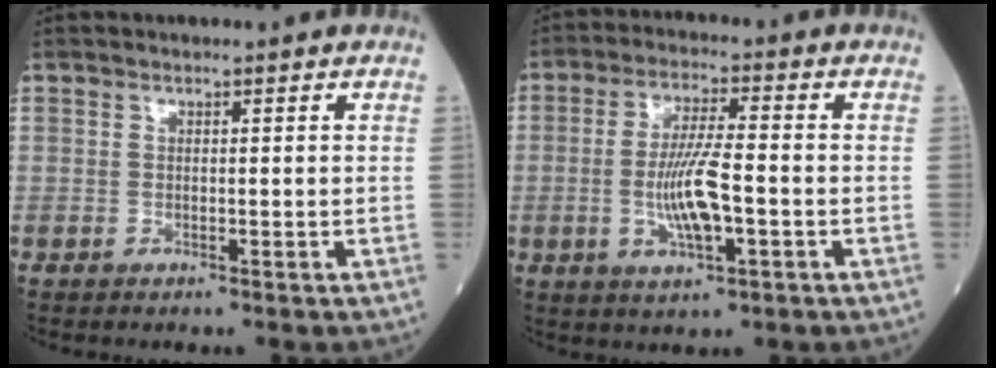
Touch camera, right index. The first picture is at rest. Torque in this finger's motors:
{"motor_torque": [0.37, -0.15, 0.20, 0.05]}